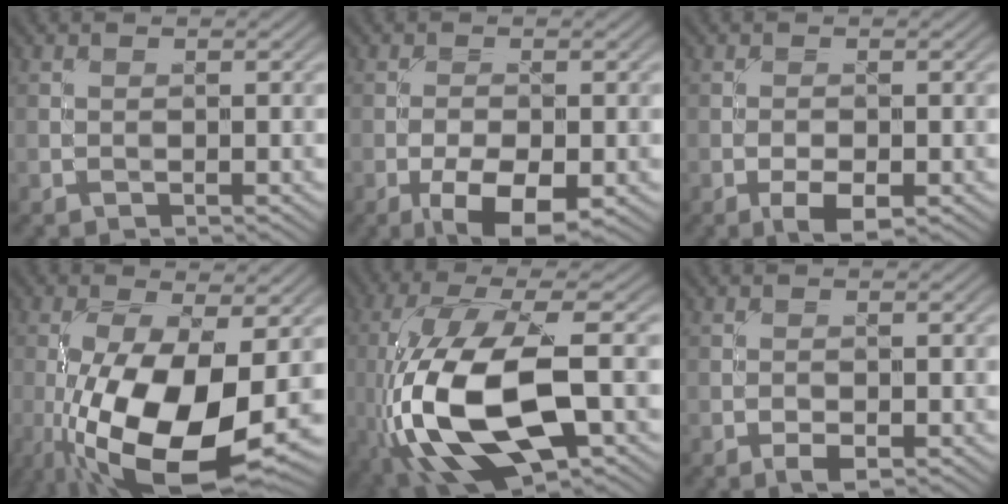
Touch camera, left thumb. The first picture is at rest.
{"total": 6.8, "force": [-3.2, 2.7, 5.4], "torque": [-0.090, -0.005, -0.052]}
{"total": 3.3, "force": [-1.6, 1.3, 2.6], "torque": [-0.044, -0.002, -0.027]}
{"total": 14.5, "force": [-4.0, 5.3, 12.9], "torque": [-0.260, -0.027, -0.065]}
{"total": 15.9, "force": [-3.7, 6.8, 13.8], "torque": [-0.314, -0.007, -0.068]}
{"total": 1.6, "force": [-0.9, 0.6, 1.2], "torque": [-0.020, 0.000, -0.017]}